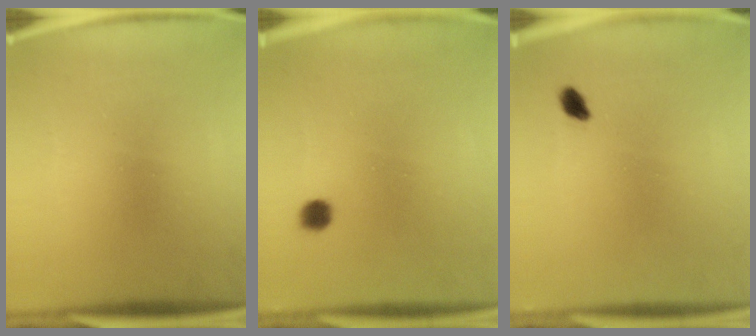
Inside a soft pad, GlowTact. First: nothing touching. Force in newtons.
{"total": 2.6}
{"total": 1.9}